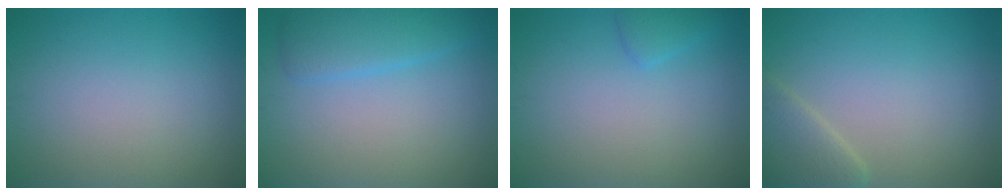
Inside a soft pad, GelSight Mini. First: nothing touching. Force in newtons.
{"total": 3.2, "press": 3.2, "slide": 0.1}
{"total": 1.4, "press": 1.4, "slide": 0.1}
{"total": 3.1, "press": 3.1, "slide": 0.2}